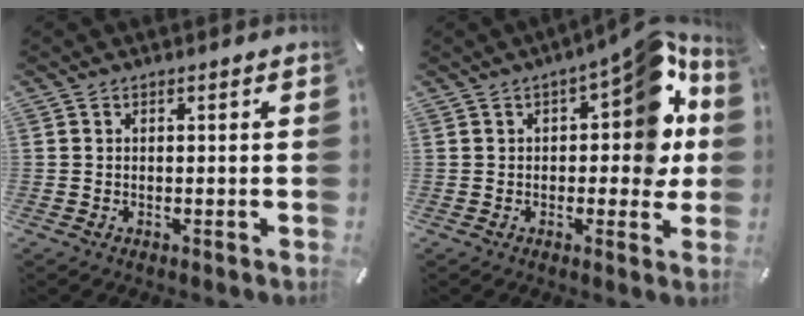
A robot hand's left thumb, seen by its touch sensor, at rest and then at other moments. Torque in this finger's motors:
{"motor_torque": [2.54, 2.46, 1.88, -0.80, 0.07]}